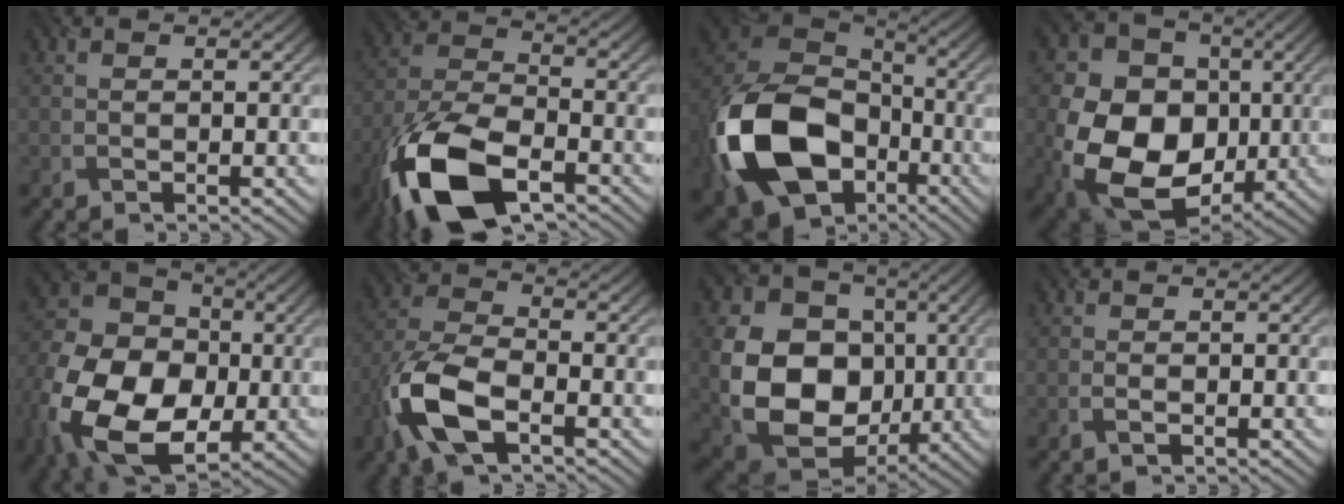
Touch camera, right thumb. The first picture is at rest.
{"total": 16.1, "force": [-9.0, 7.5, 11.0], "torque": [-0.253, -0.040, -0.178]}
{"total": 18.7, "force": [-6.9, 13.2, 11.3], "torque": [-0.271, -0.034, -0.136]}
{"total": 18.7, "force": [-2.7, 14.3, 11.7], "torque": [-0.237, -0.031, -0.040]}
{"total": 20.1, "force": [-5.4, 14.7, 12.6], "torque": [-0.289, -0.051, -0.094]}
{"total": 10.5, "force": [-4.8, 4.7, 8.0], "torque": [-0.192, -0.009, -0.108]}
{"total": 16.3, "force": [-0.8, 12.8, 10.0], "torque": [-0.225, -0.025, -0.006]}
{"total": 0.9, "force": [-0.4, 0.4, 0.7], "torque": [-0.018, -0.001, -0.006]}